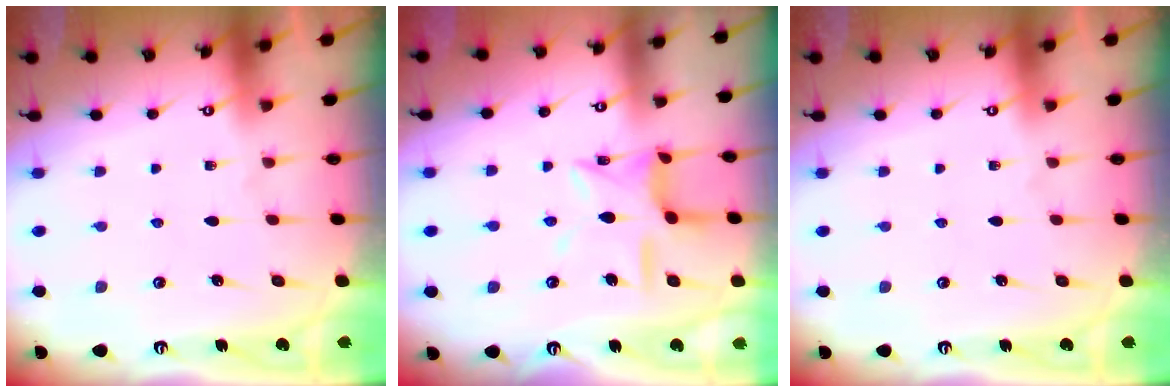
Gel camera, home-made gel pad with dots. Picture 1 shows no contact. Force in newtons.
{"total": 12.3, "press": 12.3, "slide": 0.9}
{"total": 0.0}